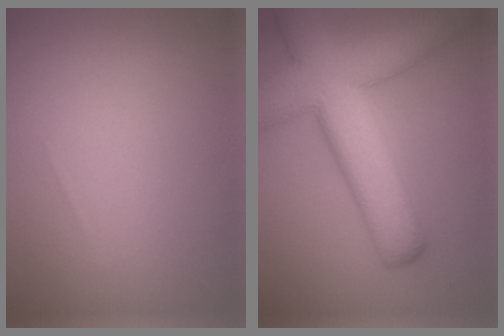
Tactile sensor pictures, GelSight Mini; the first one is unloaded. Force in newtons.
{"total": 10.8, "press": 10.8, "slide": 0.5}